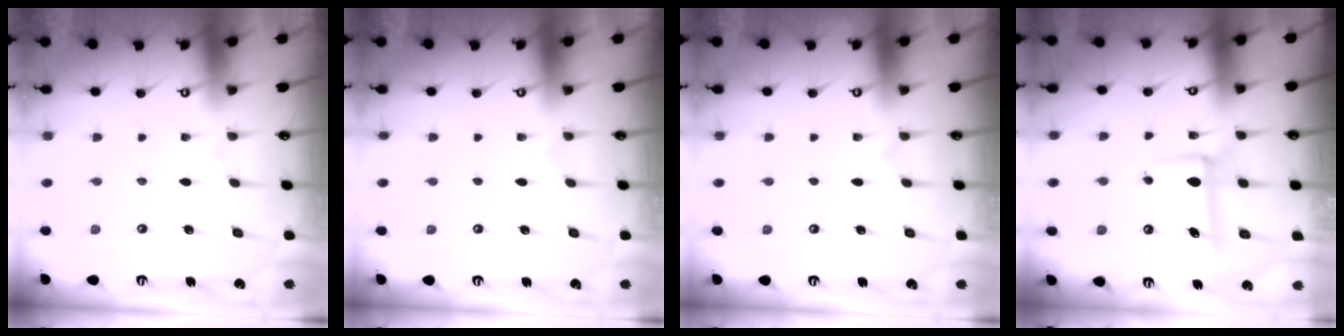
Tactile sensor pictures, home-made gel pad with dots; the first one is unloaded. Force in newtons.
{"total": 0.0}
{"total": 0.0}
{"total": 7.2, "press": 7.2, "slide": 0.3}